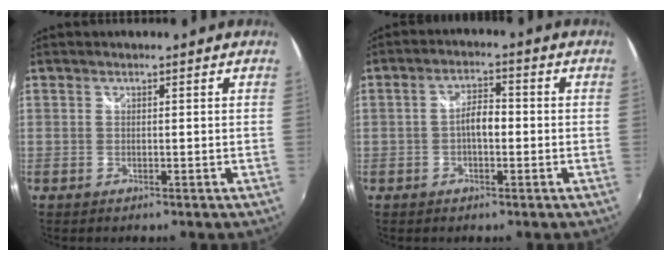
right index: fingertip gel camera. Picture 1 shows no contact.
{"total": 4.2, "force": [-0.8, 1.9, 3.6], "torque": [-0.066, 0.011, -0.015]}